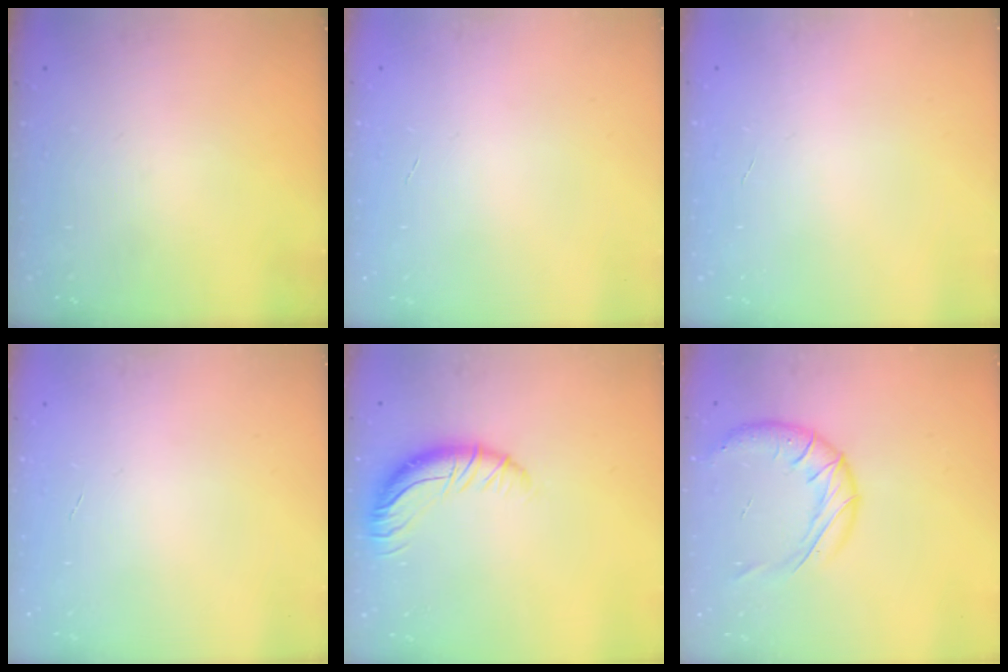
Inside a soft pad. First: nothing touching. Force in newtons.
{"total": 0.0}
{"total": 0.0}
{"total": 0.0}
{"total": 12.2, "press": 12.1, "slide": 1.2}
{"total": 13.6, "press": 13.5, "slide": 1.5}